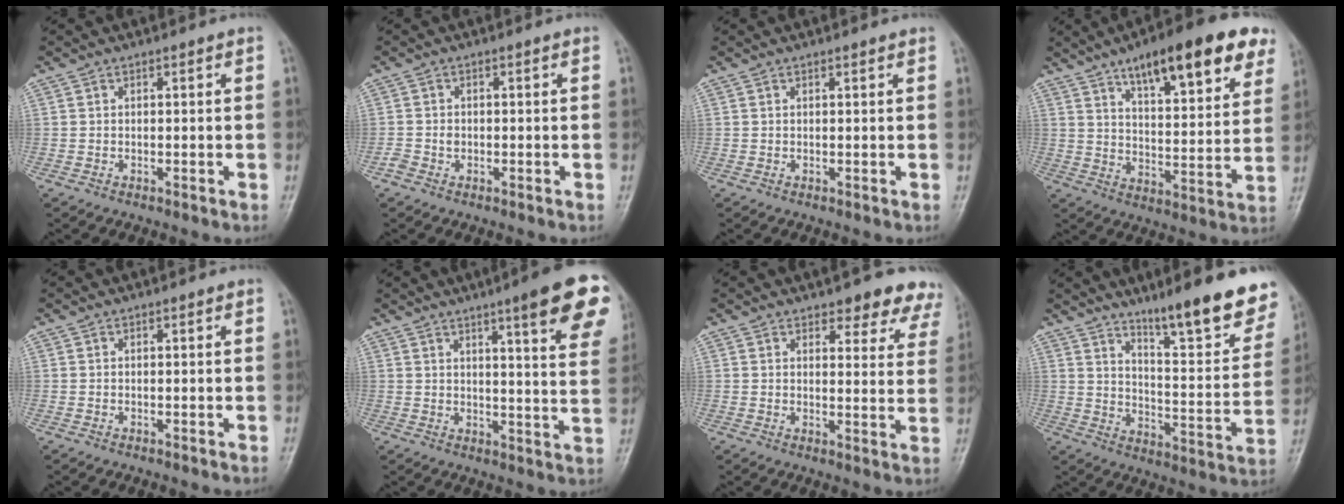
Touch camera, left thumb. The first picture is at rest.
{"total": 1.7, "force": [-0.8, 1.3, 0.8], "torque": [-0.006, 0.010, -0.014]}
{"total": 0.6, "force": [0.5, 0.1, 0.4], "torque": [-0.007, 0.000, 0.007]}
{"total": 20.3, "force": [12.0, 6.2, 15.1], "torque": [-0.183, -0.036, 0.177]}
{"total": 0.0}
{"total": 16.7, "force": [9.6, 2.7, 13.5], "torque": [-0.147, -0.036, 0.112]}
{"total": 9.6, "force": [8.0, 3.9, 3.6], "torque": [0.006, -0.039, 0.074]}
{"total": 17.8, "force": [12.6, 3.2, 12.1], "torque": [-0.129, -0.079, 0.193]}